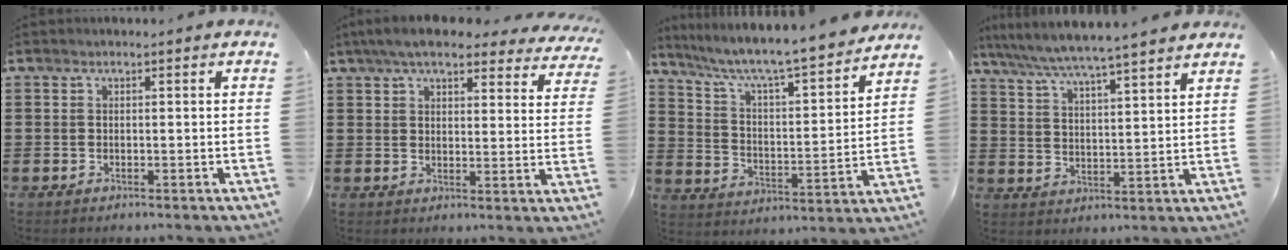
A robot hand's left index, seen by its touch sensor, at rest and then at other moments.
{"total": 6.9, "force": [5.9, 1.2, 3.3], "torque": [-0.076, -0.014, 0.107]}
{"total": 6.3, "force": [5.5, 0.1, 3.1], "torque": [-0.085, -0.049, 0.084]}
{"total": 5.6, "force": [5.2, -0.7, 2.0], "torque": [-0.062, -0.034, 0.085]}